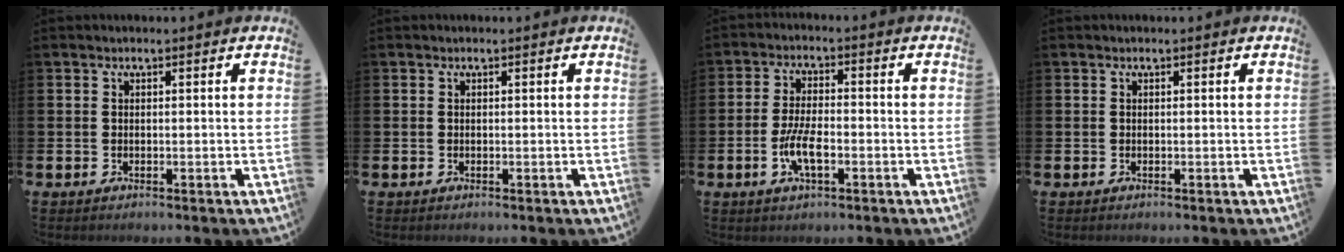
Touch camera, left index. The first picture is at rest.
{"total": 0.0}
{"total": 5.3, "force": [-1.6, 1.9, 4.7], "torque": [-0.091, 0.002, -0.031]}
{"total": 0.0}